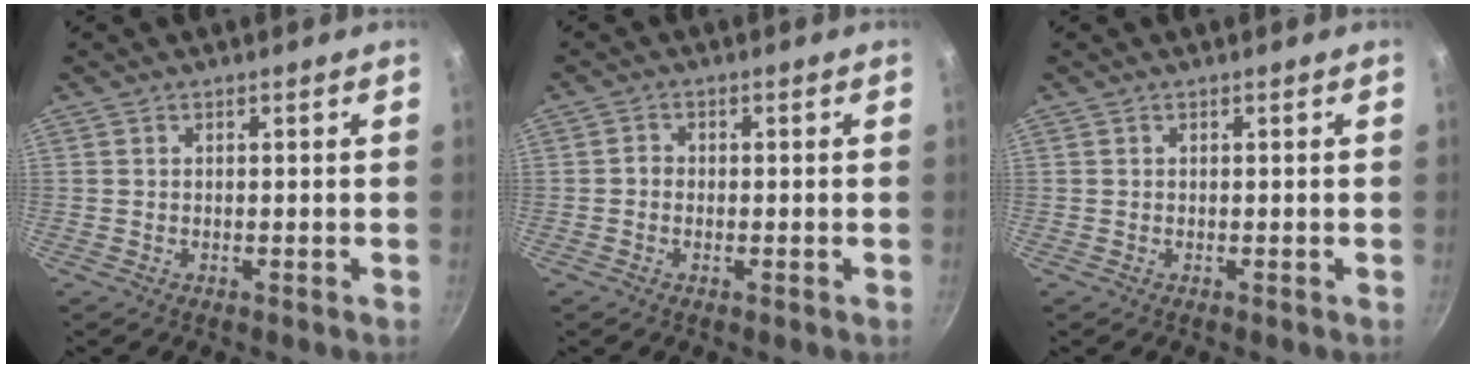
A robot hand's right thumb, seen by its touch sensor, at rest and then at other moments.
{"total": 1.5, "force": [-0.4, 1.2, 0.9], "torque": [-0.010, 0.003, -0.013]}
{"total": 0.0}